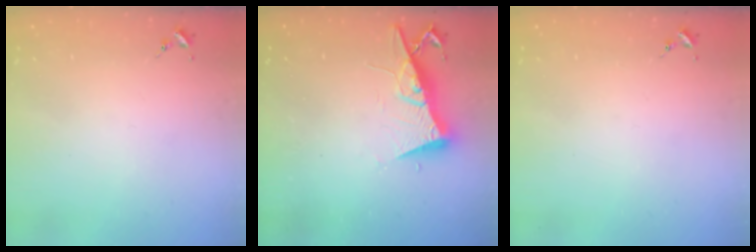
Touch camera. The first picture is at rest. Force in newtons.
{"total": 9.1, "press": 9.1, "slide": 0.9}
{"total": 0.0}